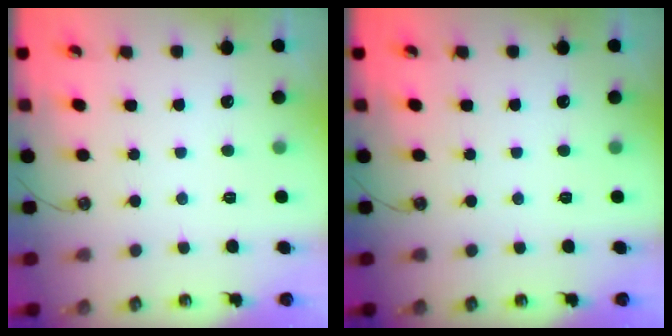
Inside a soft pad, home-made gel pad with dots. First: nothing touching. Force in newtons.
{"total": 0.0}